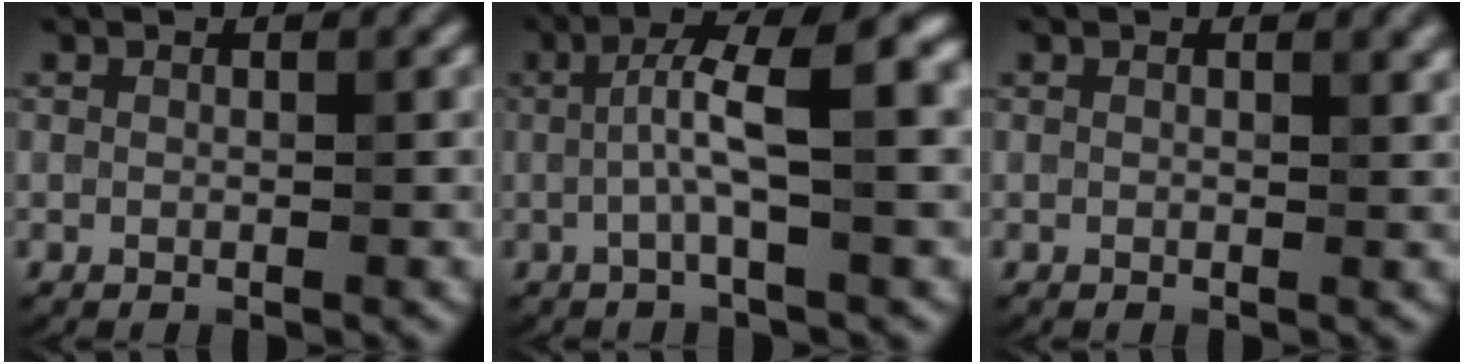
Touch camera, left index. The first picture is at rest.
{"total": 6.3, "force": [0.1, 1.1, 6.2], "torque": [-0.108, 0.021, -0.007]}
{"total": 1.0, "force": [0.5, 0.2, 0.9], "torque": [-0.010, 0.001, 0.007]}